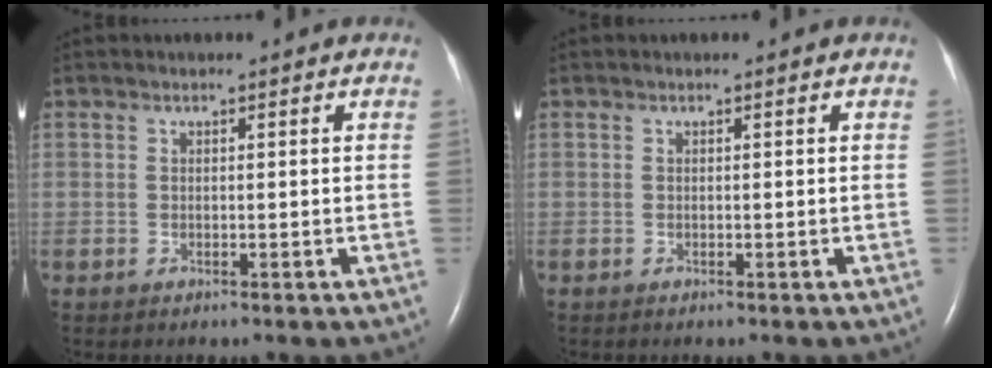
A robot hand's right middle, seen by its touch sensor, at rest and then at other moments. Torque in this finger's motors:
{"motor_torque": [-0.10, 0.10, -0.01, 0.00]}